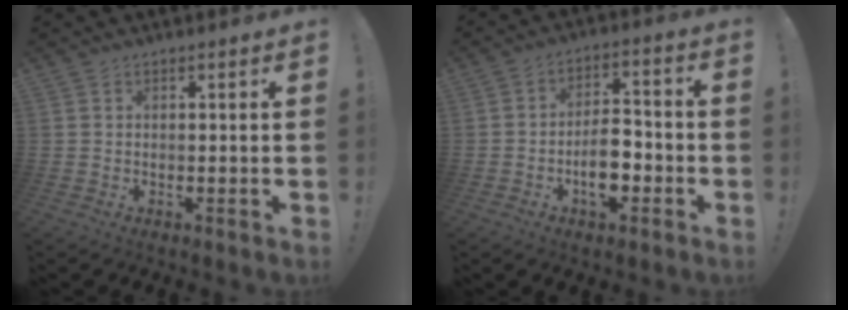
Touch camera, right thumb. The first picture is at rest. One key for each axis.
{"total": 9.7, "fx": -3.4, "fy": 6.2, "fz": 6.7, "tx": -0.107, "ty": 0.022, "tz": -0.060}